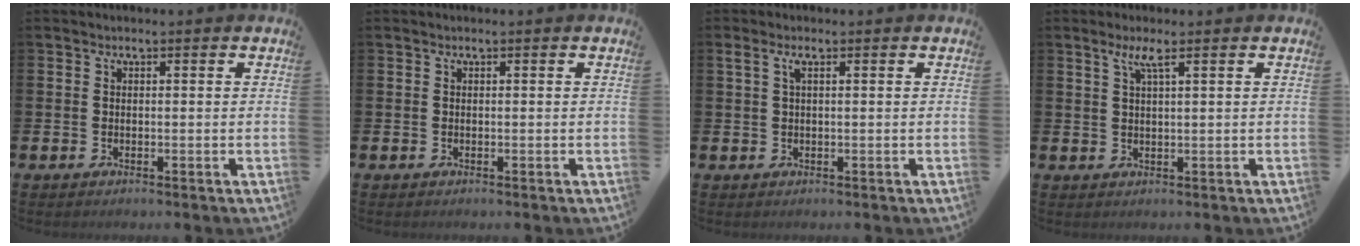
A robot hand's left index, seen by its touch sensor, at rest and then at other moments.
{"total": 0.0}
{"total": 1.6, "force": [0.6, 0.4, 1.4], "torque": [-0.027, 0.005, 0.008]}
{"total": 2.4, "force": [1.5, 0.2, 1.9], "torque": [-0.045, 0.006, 0.027]}